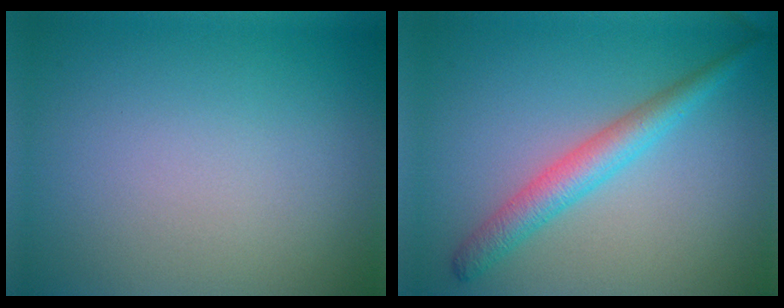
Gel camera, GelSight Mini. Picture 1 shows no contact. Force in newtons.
{"total": 3.3, "press": 3.3, "slide": 0.1}